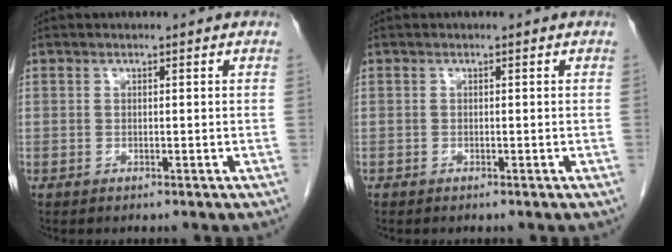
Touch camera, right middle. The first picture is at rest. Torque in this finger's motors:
{"motor_torque": [-0.08, 0.27, -0.04, -0.01]}